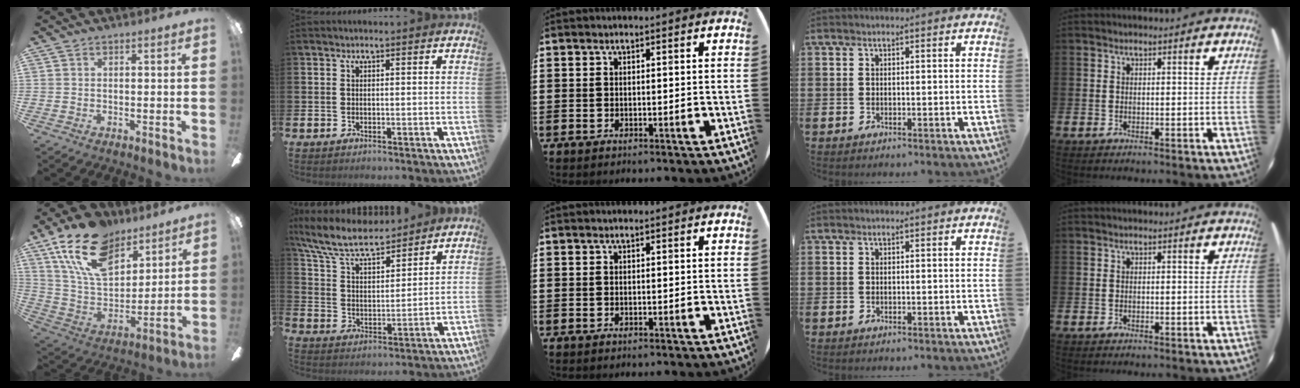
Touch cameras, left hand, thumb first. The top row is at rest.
{"thumb": {"total": 20.3, "force": [12.4, 11.5, 11.3], "torque": [-0.218, -0.052, 0.227]}, "index": {"total": 8.2, "force": [7.4, 1.9, 3.0], "torque": [-0.095, -0.044, 0.133]}}